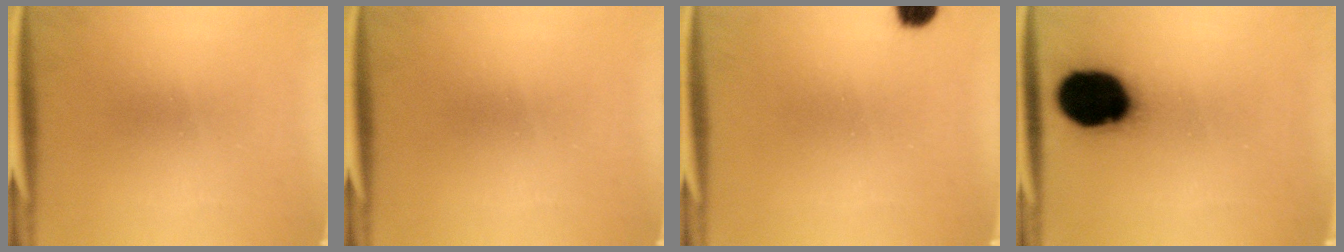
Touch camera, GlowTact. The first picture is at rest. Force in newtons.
{"total": 0.0}
{"total": 4.2}
{"total": 19.3}